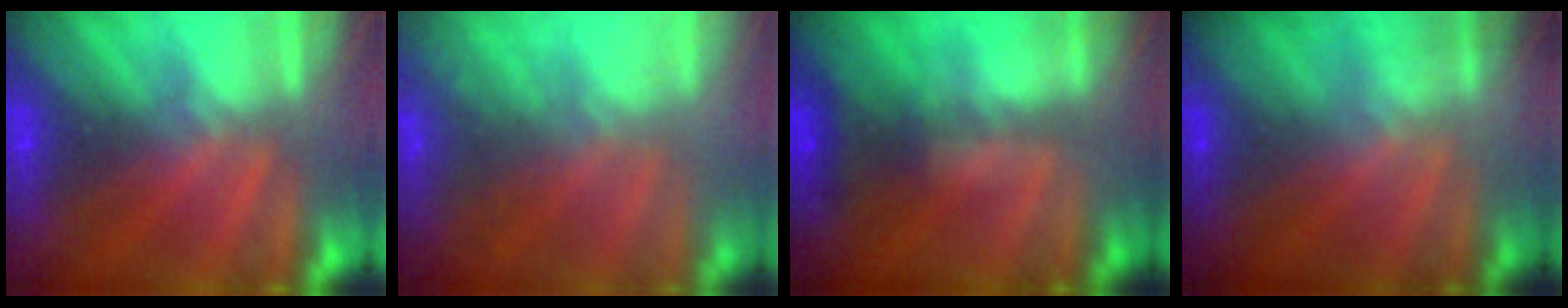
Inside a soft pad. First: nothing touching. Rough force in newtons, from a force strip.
{"total": 7.0}
{"total": 3.8}
{"total": 1.8}